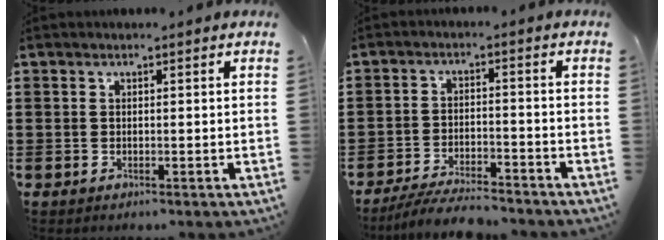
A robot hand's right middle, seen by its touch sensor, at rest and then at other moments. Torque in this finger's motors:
{"motor_torque": [0.06, -0.01, 0.08, 0.11]}